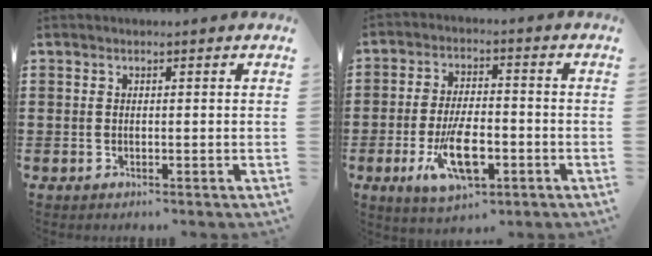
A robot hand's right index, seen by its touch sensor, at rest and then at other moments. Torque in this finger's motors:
{"motor_torque": [1.93, 0.20, 0.44, 0.14]}